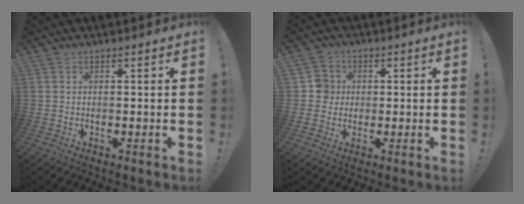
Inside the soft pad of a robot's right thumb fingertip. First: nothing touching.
{"total": 5.6, "force": [0.4, 5.5, 0.9], "torque": [-0.006, 0.002, 0.008]}